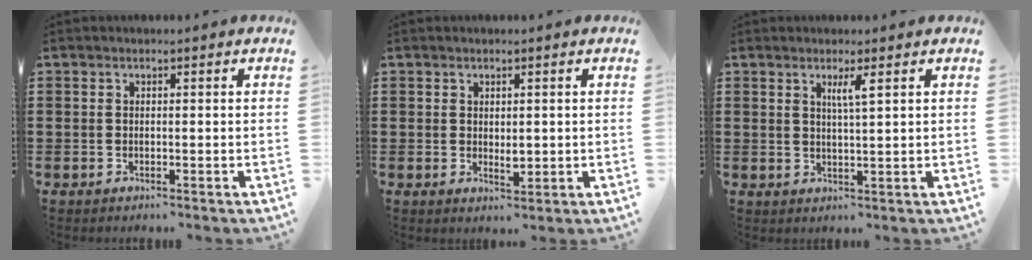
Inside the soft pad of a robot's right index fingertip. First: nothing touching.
{"total": 1.8, "force": [0.3, 1.0, 1.6], "torque": [-0.021, -0.002, 0.004]}
{"total": 2.4, "force": [1.2, 0.0, 2.1], "torque": [-0.044, -0.002, 0.018]}